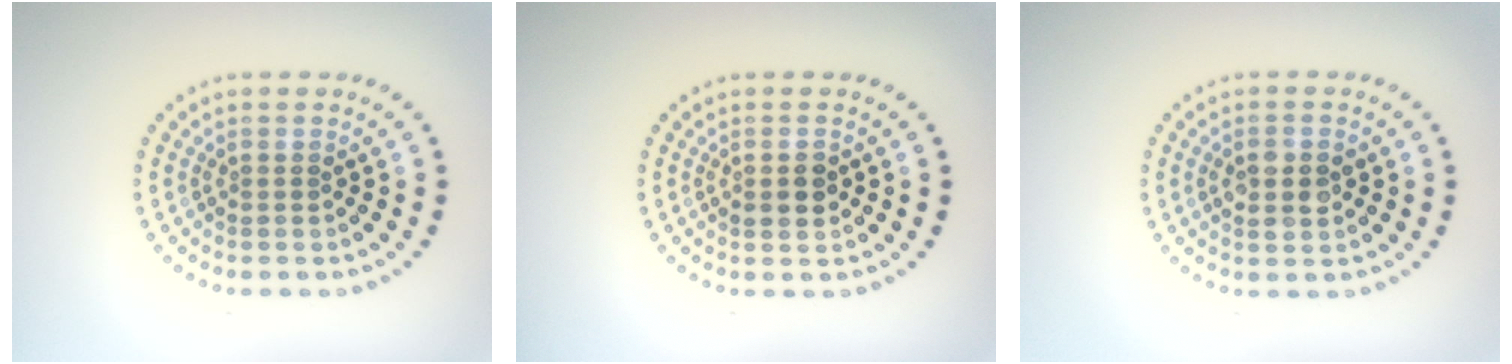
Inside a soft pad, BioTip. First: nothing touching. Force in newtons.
{"total": 1.7, "press": 1.7, "slide": 0.1}
{"total": 2.8, "press": 2.8, "slide": 0.1}